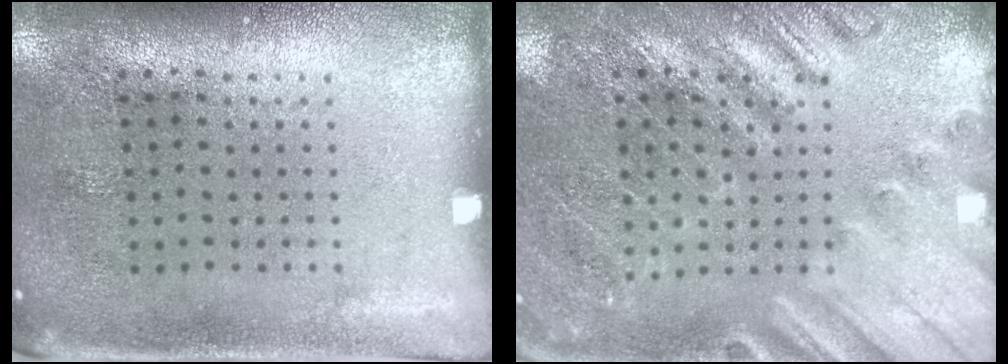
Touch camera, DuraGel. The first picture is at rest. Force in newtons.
{"total": 2.4, "press": 2.4, "slide": 0.3}